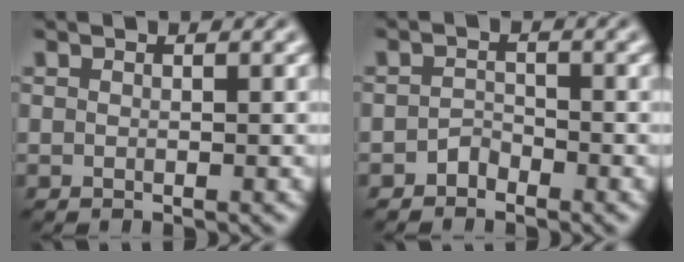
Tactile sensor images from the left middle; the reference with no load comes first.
{"total": 1.2, "force": [-1.0, 0.7, 0.2], "torque": [-0.003, 0.006, -0.020]}